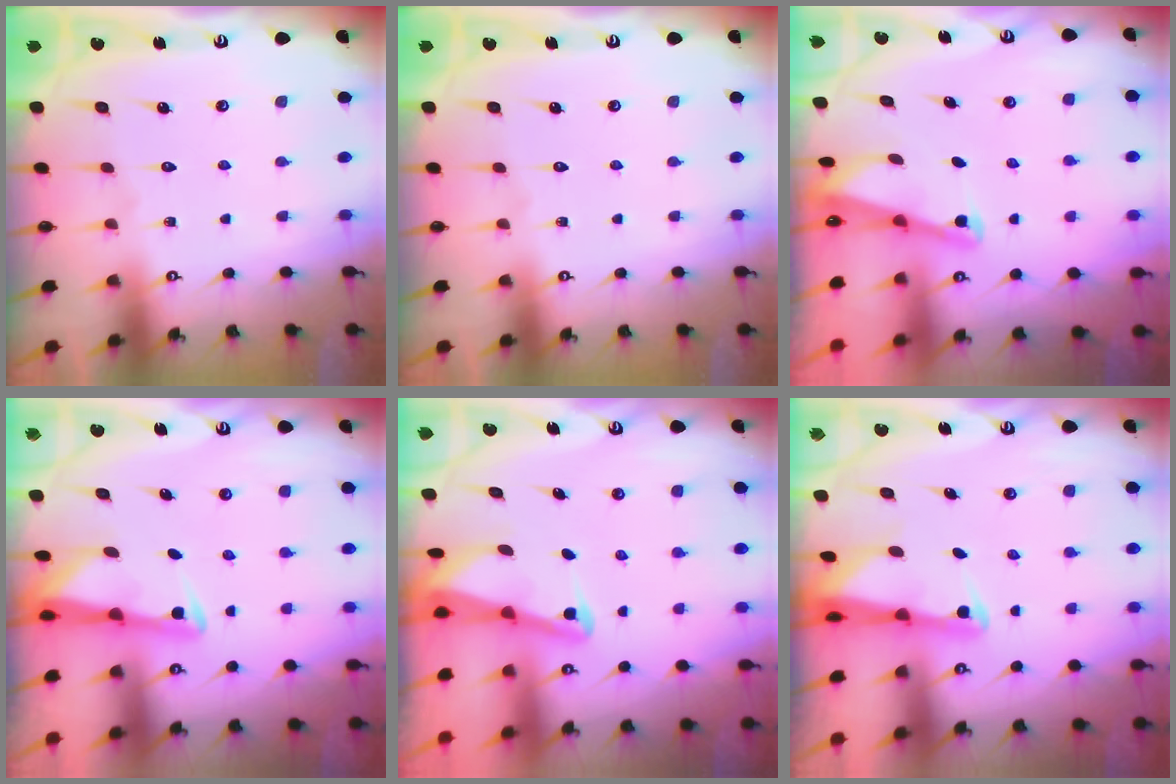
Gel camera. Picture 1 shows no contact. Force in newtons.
{"total": 0.0}
{"total": 2.1, "press": 2.0, "slide": 0.3}
{"total": 3.4, "press": 3.3, "slide": 0.5}
{"total": 2.3, "press": 2.3, "slide": 0.2}
{"total": 2.5, "press": 2.4, "slide": 0.5}